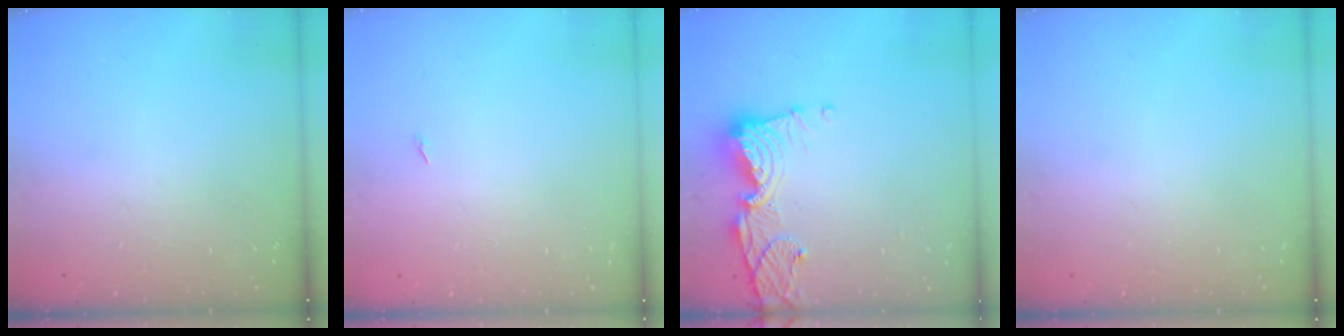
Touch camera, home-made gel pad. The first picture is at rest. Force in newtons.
{"total": 4.0, "press": 1.3, "slide": 3.7}
{"total": 12.9, "press": 12.8, "slide": 1.6}
{"total": 0.0}